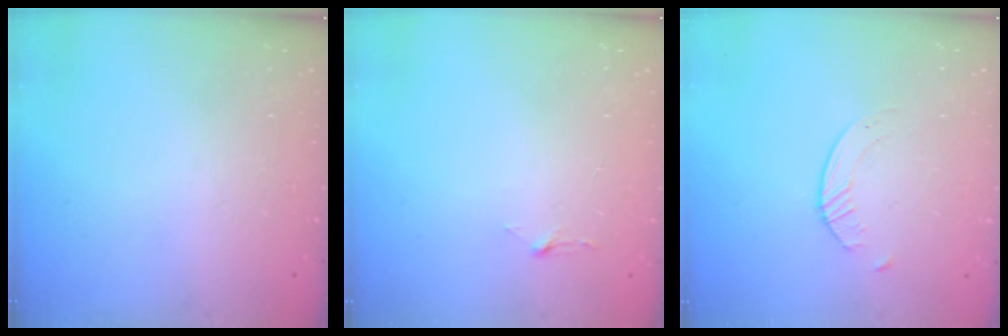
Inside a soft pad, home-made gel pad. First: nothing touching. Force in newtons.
{"total": 2.9, "press": 2.9, "slide": 0.3}
{"total": 1.6, "press": 1.6, "slide": 0.3}